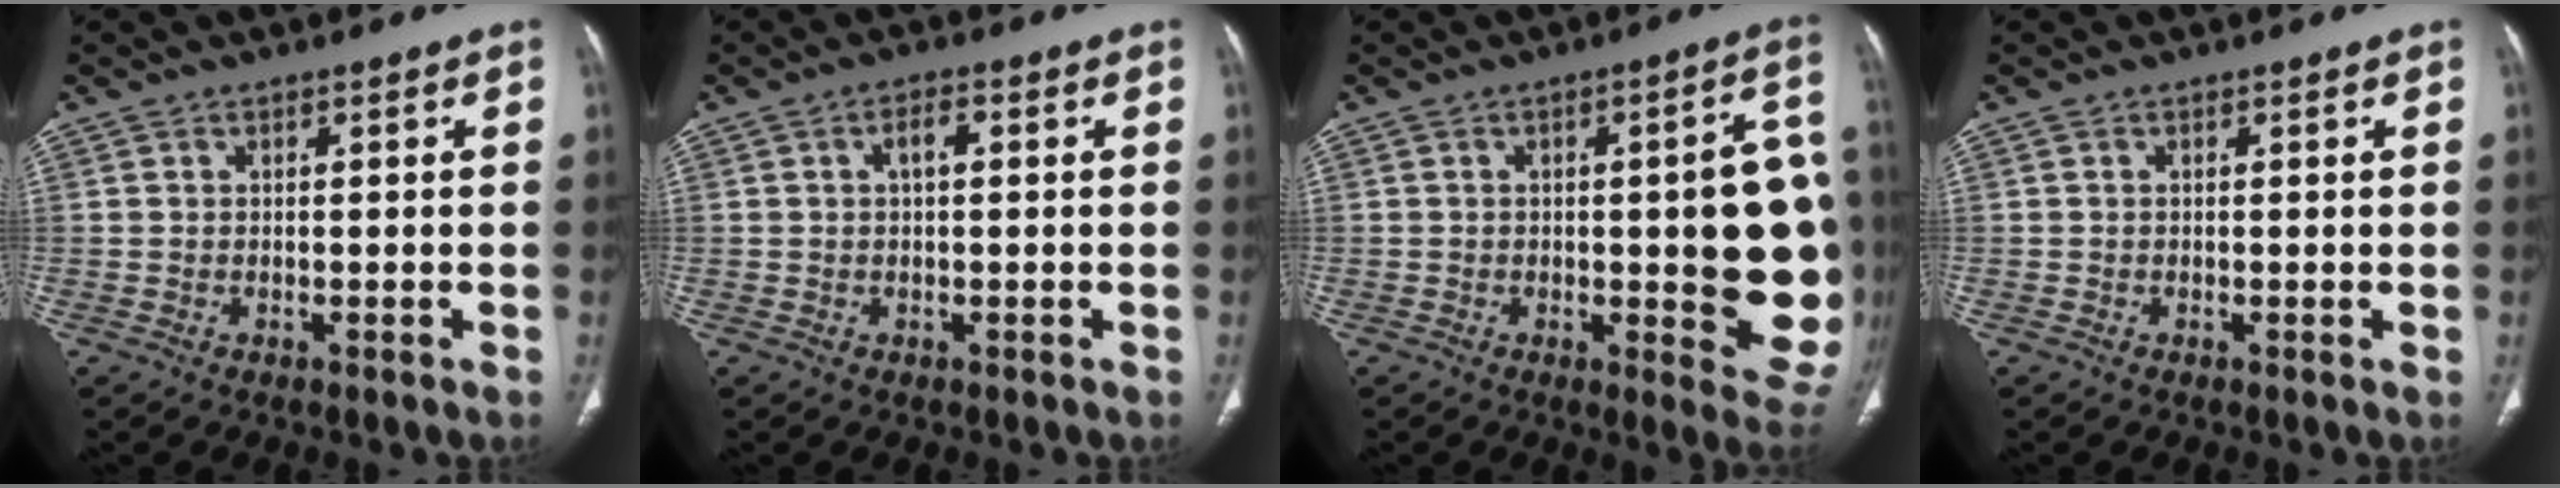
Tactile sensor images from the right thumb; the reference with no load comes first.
{"total": 2.7, "force": [0.6, 1.0, 2.4], "torque": [-0.043, 0.007, 0.009]}
{"total": 18.6, "force": [-1.2, 5.6, 17.7], "torque": [-0.178, 0.004, -0.005]}
{"total": 0.0}